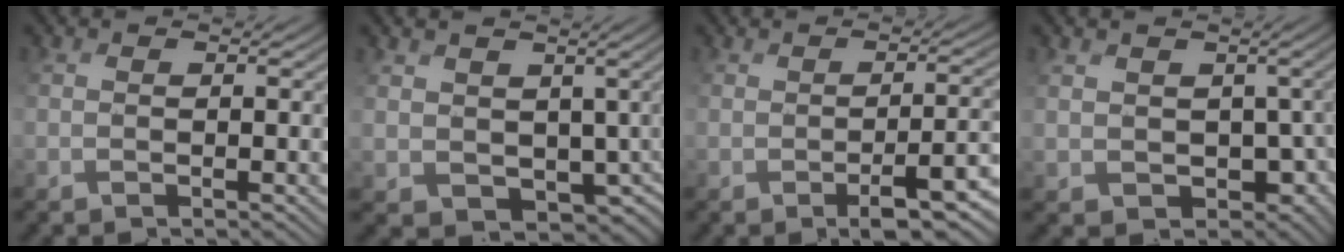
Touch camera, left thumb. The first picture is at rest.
{"total": 4.8, "force": [0.9, 4.5, 1.4], "torque": [-0.050, -0.038, 0.035]}
{"total": 6.2, "force": [-2.5, 1.9, 5.3], "torque": [-0.061, -0.009, -0.031]}
{"total": 3.9, "force": [0.2, 3.6, 1.4], "torque": [-0.043, -0.029, 0.016]}